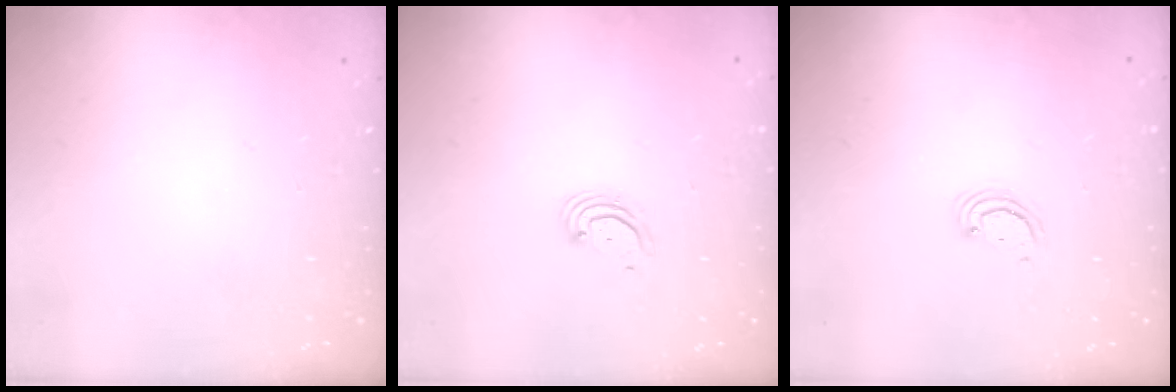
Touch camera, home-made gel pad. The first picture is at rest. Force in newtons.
{"total": 3.0, "press": 3.0, "slide": 0.2}
{"total": 2.5, "press": 2.5, "slide": 0.3}